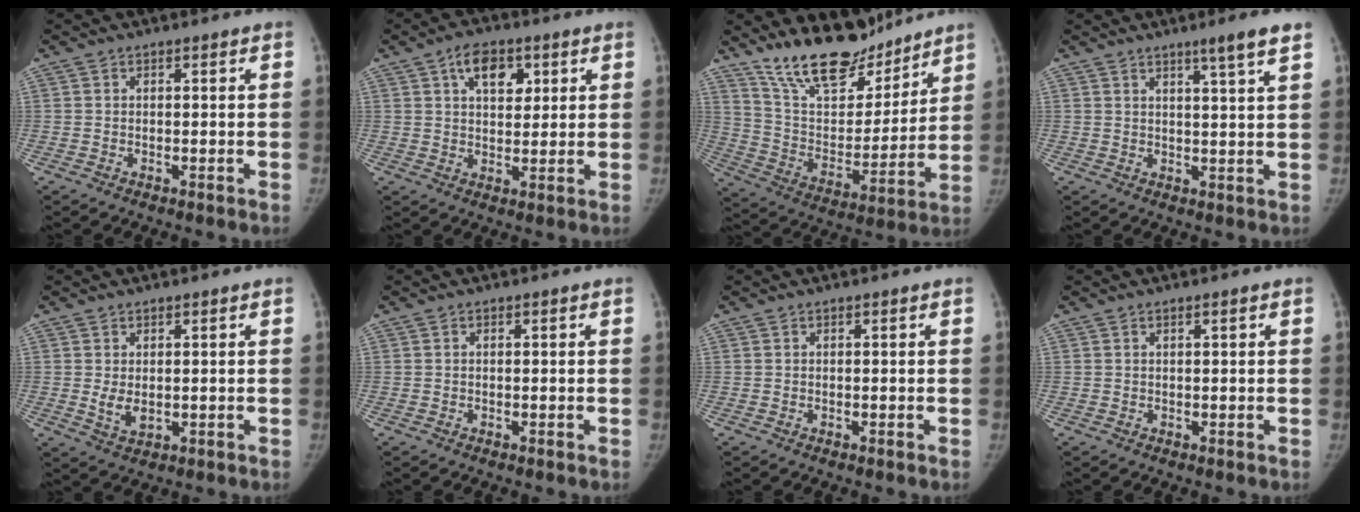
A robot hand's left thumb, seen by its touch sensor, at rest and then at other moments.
{"total": 7.7, "force": [3.4, 4.6, 5.2], "torque": [-0.055, -0.012, 0.052]}
{"total": 18.9, "force": [15.6, 7.2, 7.8], "torque": [-0.084, -0.098, 0.273]}
{"total": 5.2, "force": [3.5, -0.5, 3.8], "torque": [-0.059, -0.024, 0.055]}
{"total": 3.2, "force": [0.4, 1.9, 2.6], "torque": [-0.041, -0.011, 0.016]}
{"total": 0.0}
{"total": 0.0}
{"total": 0.6, "force": [0.3, 0.0, 0.5], "torque": [-0.009, 0.001, 0.006]}